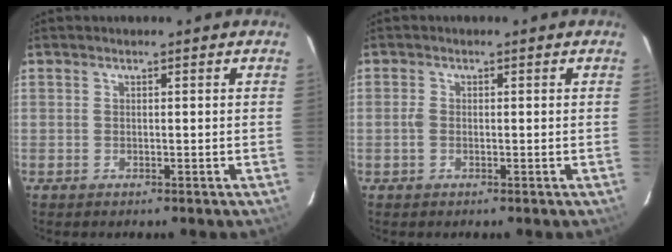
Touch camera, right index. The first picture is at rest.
{"total": 1.4, "force": [-0.4, 0.9, 1.0], "torque": [-0.023, 0.003, -0.009]}